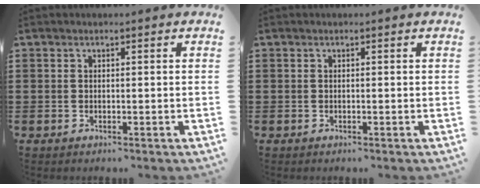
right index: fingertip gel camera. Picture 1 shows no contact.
{"total": 0.0}